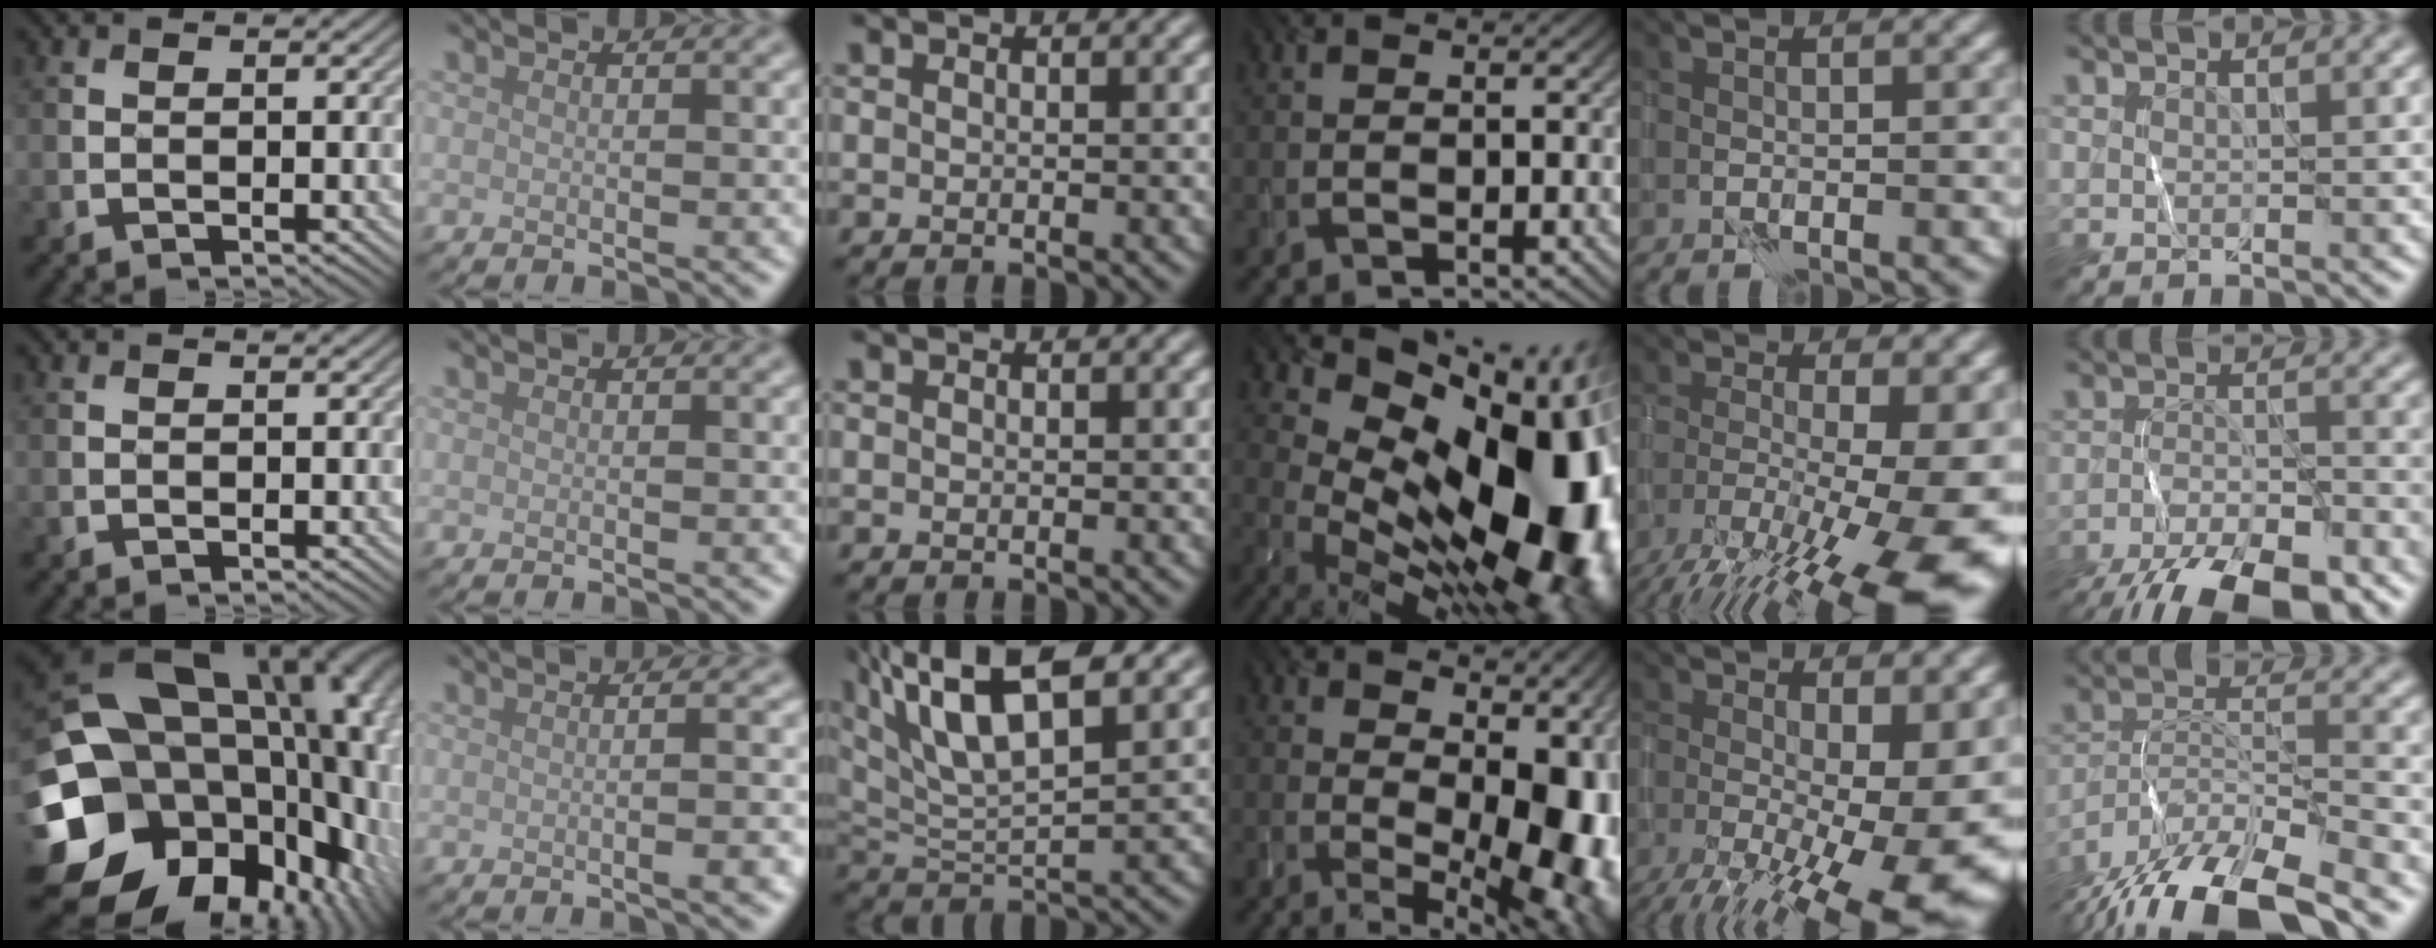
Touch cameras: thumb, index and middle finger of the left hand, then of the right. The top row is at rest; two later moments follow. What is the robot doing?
{"motion": "wrap", "object": "ribbon"}